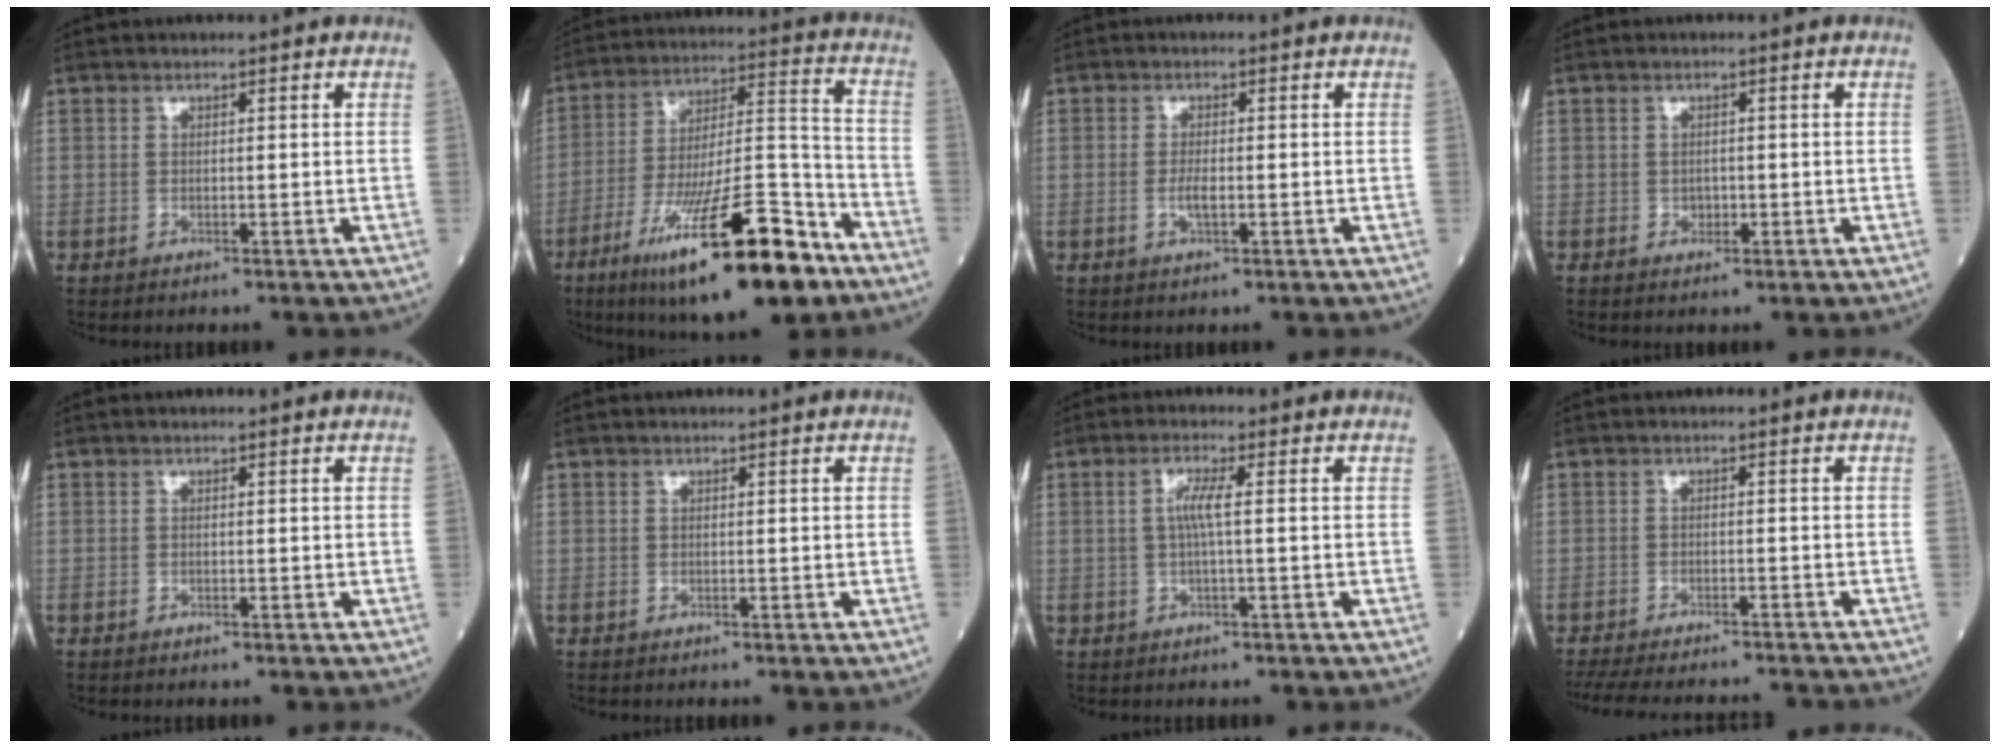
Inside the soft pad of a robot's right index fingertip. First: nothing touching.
{"total": 22.8, "force": [-13.4, 4.0, 18.0], "torque": [-0.279, -0.016, -0.220]}
{"total": 1.9, "force": [-0.5, 0.5, 1.7], "torque": [-0.040, -0.002, -0.006]}
{"total": 1.1, "force": [-0.3, 0.9, 0.5], "torque": [-0.007, 0.001, -0.002]}
{"total": 0.0}
{"total": 0.0}
{"total": 3.0, "force": [0.2, 0.1, 3.0], "torque": [-0.062, 0.005, 0.004]}
{"total": 15.7, "force": [-14.4, 2.2, 5.9], "torque": [-0.135, -0.025, -0.197]}